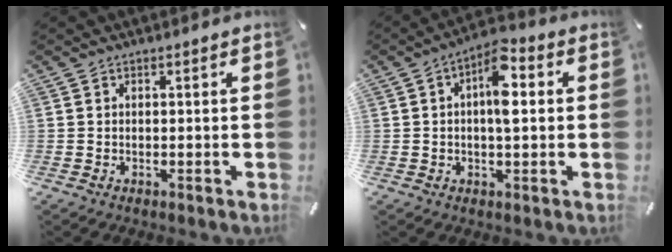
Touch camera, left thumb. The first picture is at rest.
{"total": 8.3, "force": [1.2, 3.7, 7.4], "torque": [-0.115, 0.006, 0.017]}